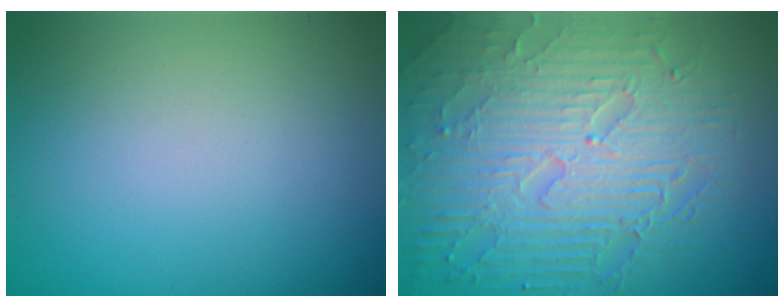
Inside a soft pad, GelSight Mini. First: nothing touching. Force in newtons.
{"total": 8.8, "press": 6.3, "slide": 6.1}